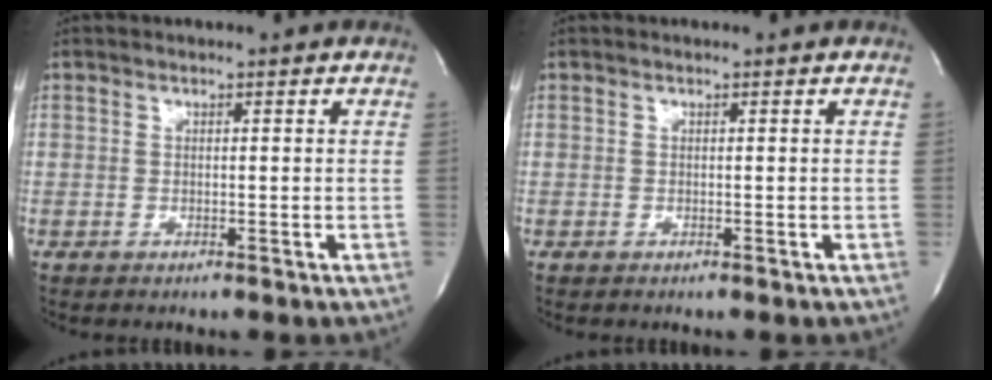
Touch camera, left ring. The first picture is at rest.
{"total": 0.0}